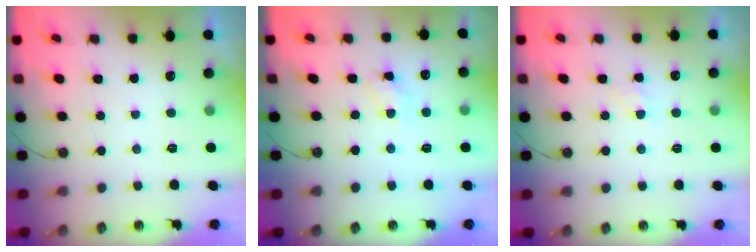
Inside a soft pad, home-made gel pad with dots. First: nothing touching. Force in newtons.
{"total": 3.7, "press": 3.7, "slide": 0.5}
{"total": 5.3, "press": 5.3, "slide": 0.5}